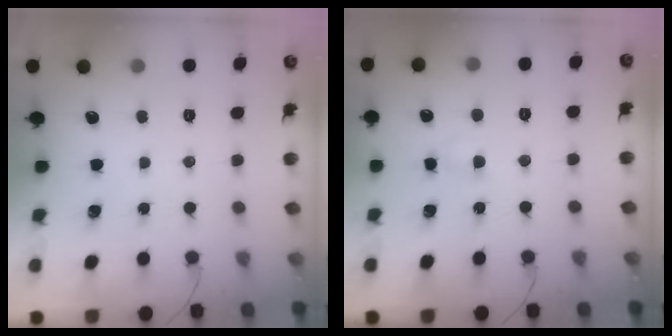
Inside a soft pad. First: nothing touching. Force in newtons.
{"total": 2.5, "press": 2.3, "slide": 1.0}